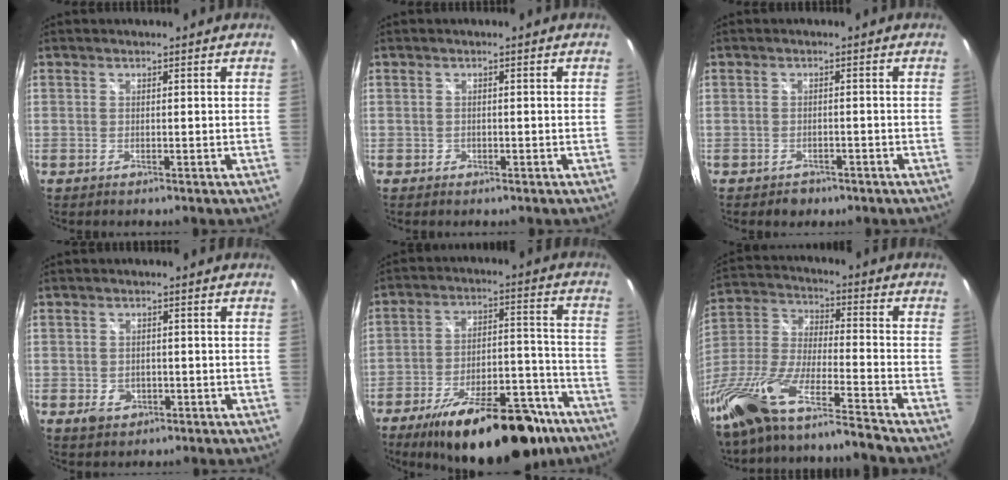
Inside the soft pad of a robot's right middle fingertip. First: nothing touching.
{"total": 1.2, "force": [-0.5, 1.1, 0.2], "torque": [-0.002, -0.001, -0.006]}
{"total": 3.2, "force": [-2.4, 2.0, 0.6], "torque": [-0.017, 0.000, -0.033]}
{"total": 3.5, "force": [-1.2, 2.8, 1.6], "torque": [-0.033, -0.002, -0.013]}
{"total": 25.8, "force": [-18.9, 9.2, 15.0], "torque": [-0.234, -0.003, -0.259]}
{"total": 18.7, "force": [-15.2, 0.2, 11.0], "torque": [-0.223, -0.039, -0.291]}